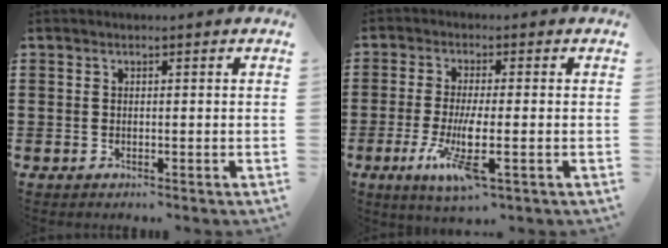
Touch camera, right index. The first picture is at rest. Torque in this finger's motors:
{"motor_torque": [1.85, -0.29, 0.80, 0.16]}